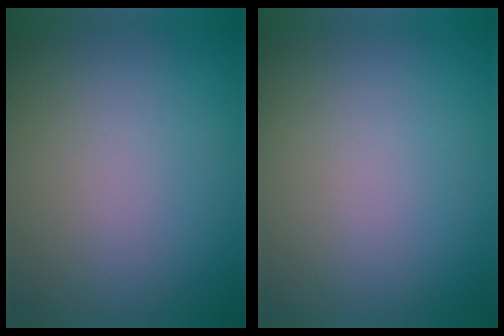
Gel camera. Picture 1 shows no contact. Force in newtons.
{"total": 0.0}